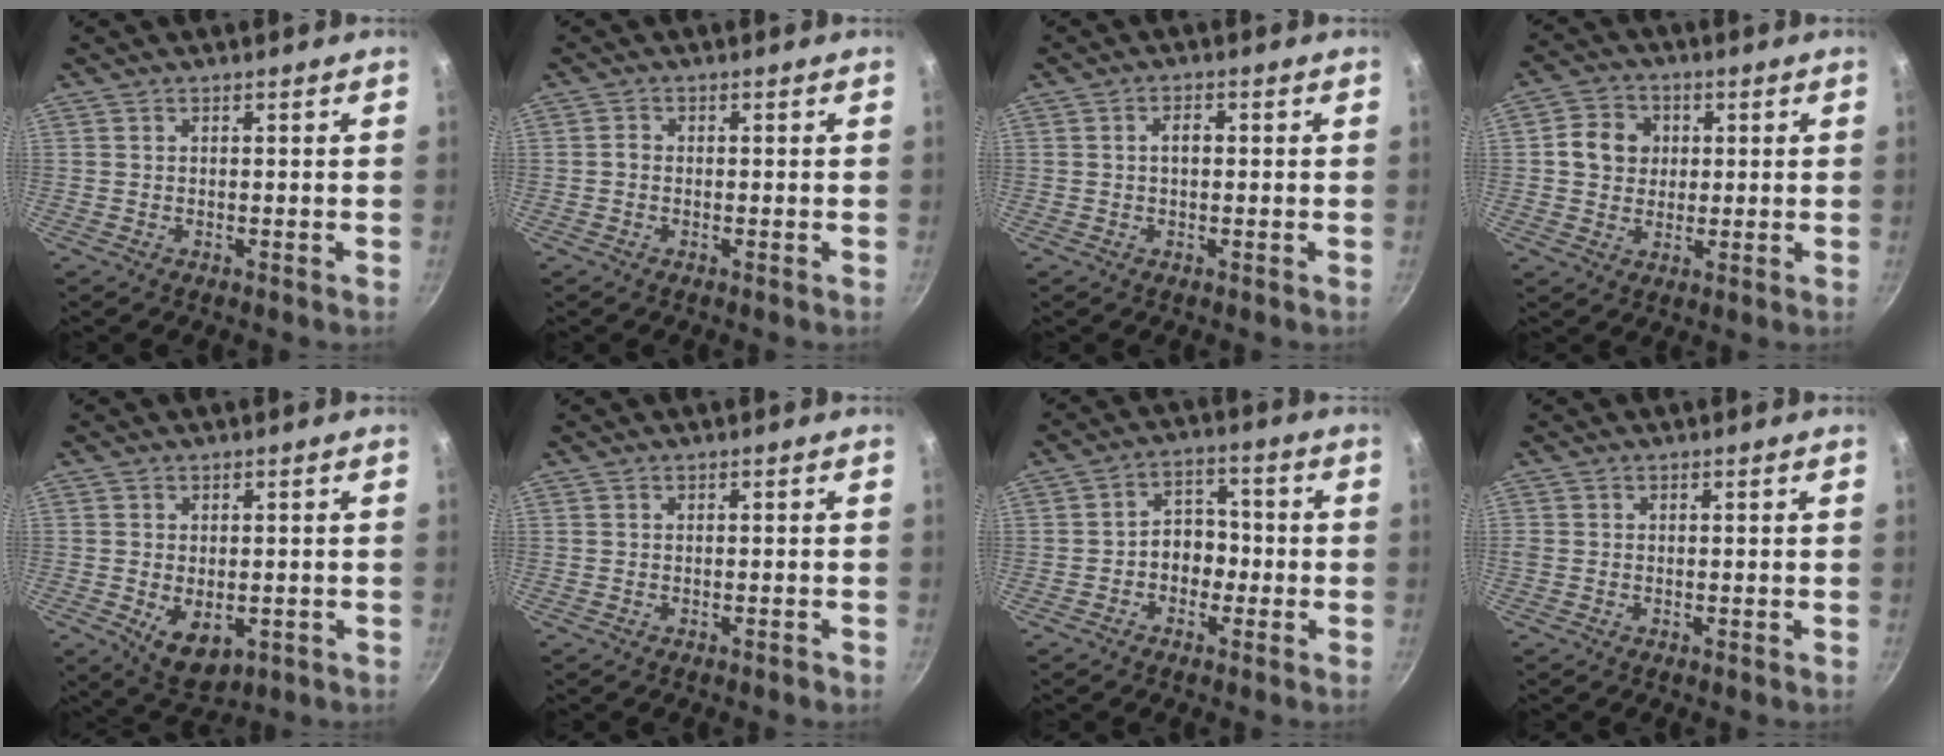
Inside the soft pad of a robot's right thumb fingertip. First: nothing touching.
{"total": 1.1, "force": [-0.3, 0.8, 0.6], "torque": [-0.008, 0.002, -0.009]}
{"total": 2.3, "force": [0.2, 1.4, 1.8], "torque": [-0.029, 0.009, 0.001]}
{"total": 7.9, "force": [1.1, 6.9, 3.7], "torque": [-0.040, 0.004, 0.012]}
{"total": 7.1, "force": [-1.8, 4.4, 5.4], "torque": [-0.075, -0.006, -0.015]}
{"total": 0.5, "force": [-0.4, 0.1, 0.3], "torque": [-0.004, 0.002, -0.008]}
{"total": 6.5, "force": [-1.4, 5.1, 3.8], "torque": [-0.024, 0.029, -0.037]}
{"total": 1.0, "force": [-0.1, 0.8, 0.5], "torque": [-0.010, 0.003, 0.001]}